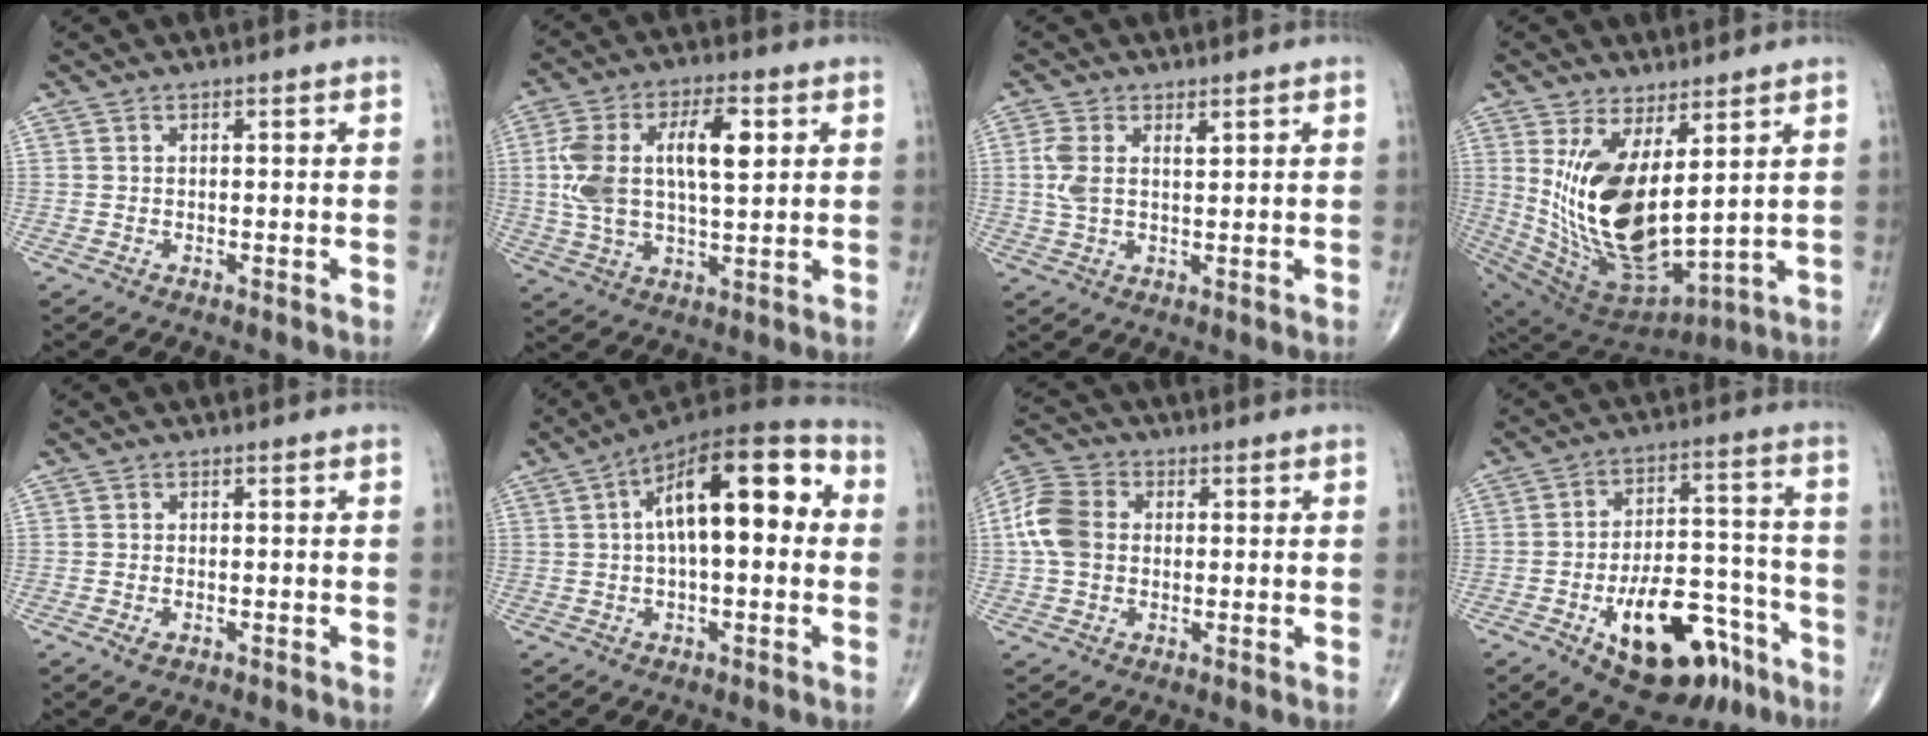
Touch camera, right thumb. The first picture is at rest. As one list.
[{"total": 15.7, "force": [3.1, 7.3, 13.6], "torque": [-0.257, 0.012, 0.058]}, {"total": 4.7, "force": [1.5, 2.4, 3.8], "torque": [-0.089, 0.005, 0.033]}, {"total": 19.7, "force": [4.0, 9.0, 17.1], "torque": [-0.325, -0.050, 0.098]}, {"total": 1.3, "force": [-0.7, 0.7, 0.9], "torque": [-0.021, -0.001, -0.010]}, {"total": 18.3, "force": [2.9, 7.8, 16.3], "torque": [-0.232, 0.042, 0.034]}, {"total": 8.8, "force": [0.4, 6.6, 5.7], "torque": [-0.118, 0.021, -0.002]}, {"total": 19.7, "force": [-10.1, 9.9, 13.8], "torque": [-0.181, 0.073, -0.140]}]